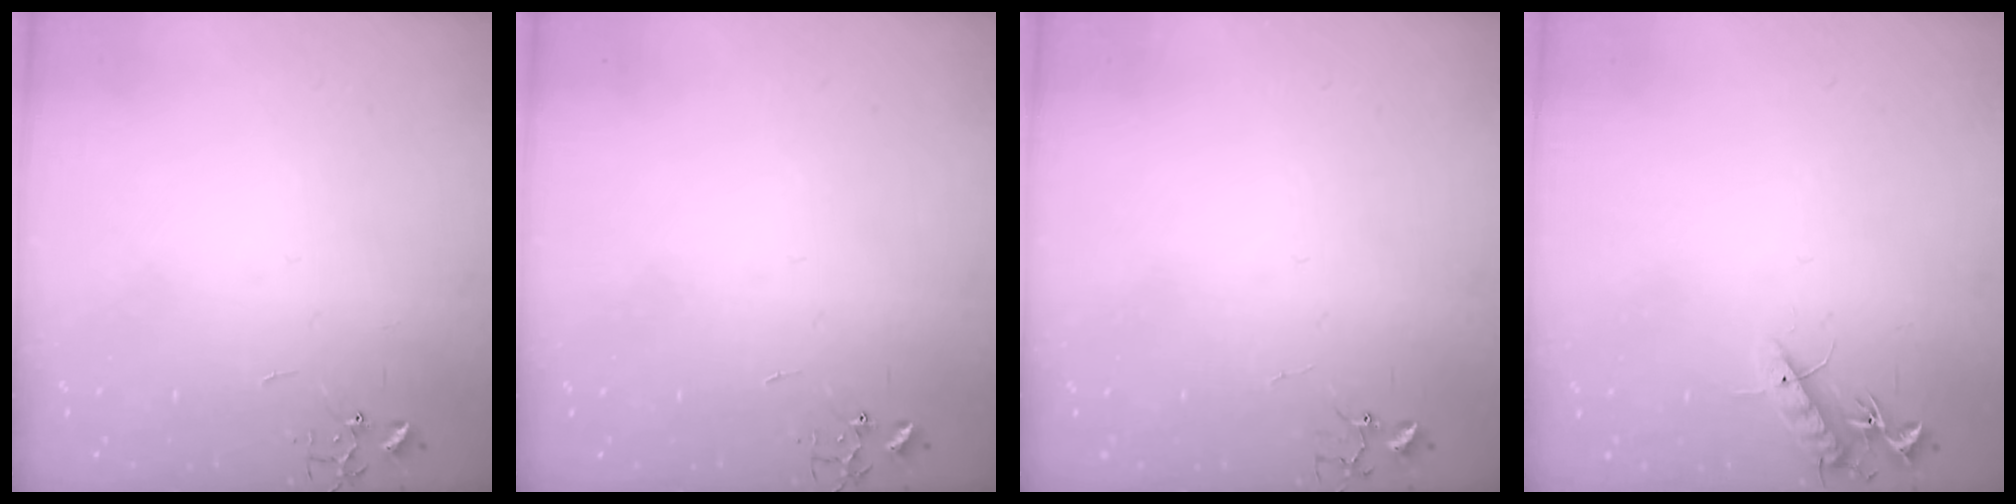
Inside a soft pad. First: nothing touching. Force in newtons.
{"total": 0.0}
{"total": 3.8, "press": 3.8, "slide": 0.4}
{"total": 10.1, "press": 10.0, "slide": 0.8}